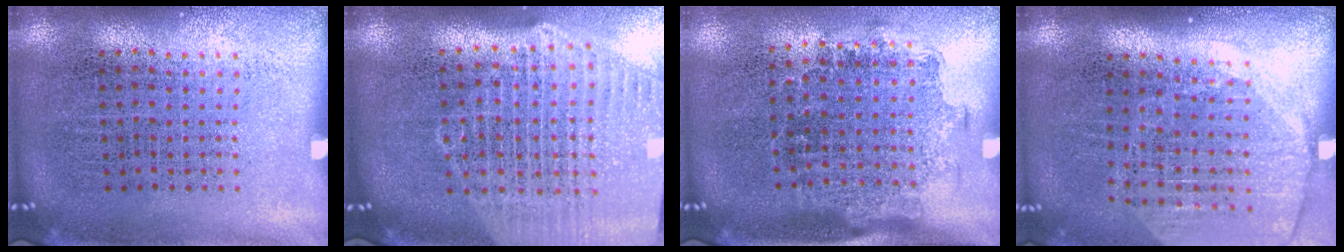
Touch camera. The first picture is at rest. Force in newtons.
{"total": 2.6, "press": 2.2, "slide": 1.4}
{"total": 1.3, "press": 1.1, "slide": 0.7}
{"total": 2.1, "press": 1.8, "slide": 0.9}